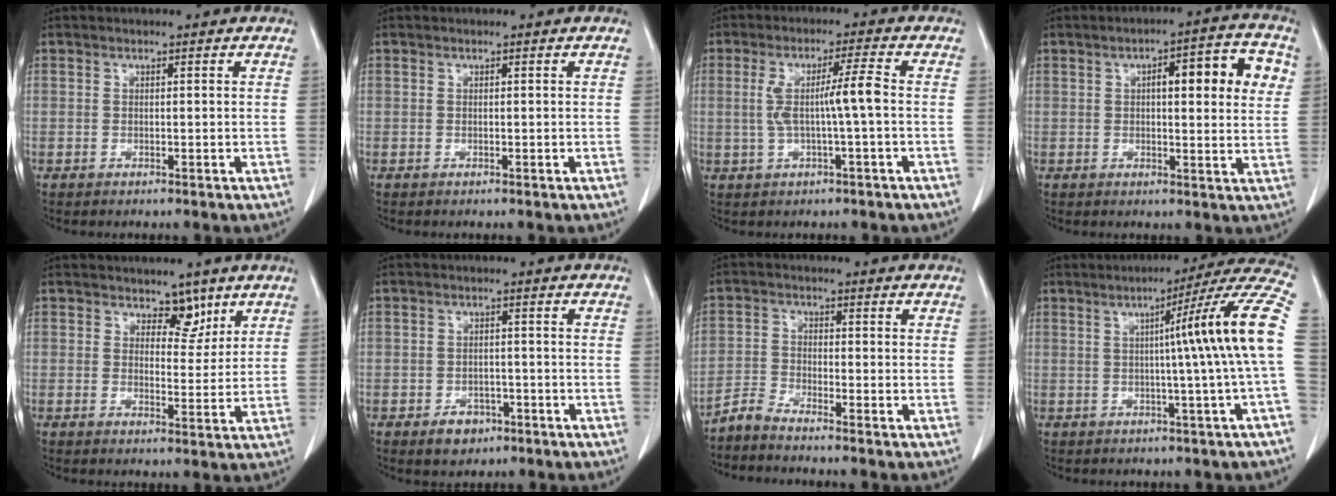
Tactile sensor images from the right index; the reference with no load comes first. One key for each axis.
{"total": 0.0}
{"total": 6.7, "fx": -0.2, "fy": 0.1, "fz": 6.7, "tx": -0.130, "ty": 0.014, "tz": 0.000}
{"total": 11.3, "fx": 3.0, "fy": 3.0, "fz": 10.5, "tx": -0.141, "ty": 0.027, "tz": 0.040}
{"total": 4.8, "fx": 3.2, "fy": 3.0, "fz": 2.1, "tx": -0.022, "ty": 0.001, "tz": 0.052}
{"total": 4.5, "fx": -2.5, "fy": 3.2, "fz": 1.9, "tx": -0.026, "ty": 0.005, "tz": -0.029}
{"total": 3.2, "fx": -3.1, "fy": 0.1, "fz": 0.9, "tx": -0.021, "ty": -0.008, "tz": -0.066}
{"total": 15.4, "fx": 1.1, "fy": -2.0, "fz": 15.2, "tx": -0.191, "ty": 0.022, "tz": 0.006}